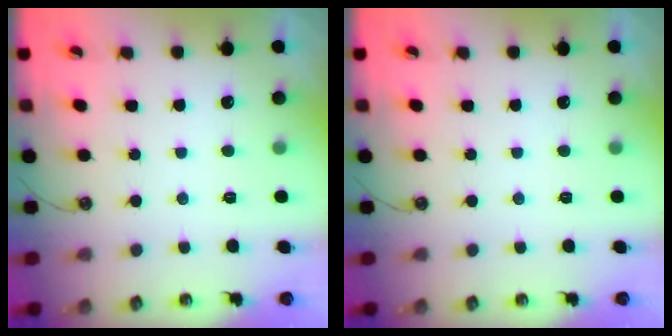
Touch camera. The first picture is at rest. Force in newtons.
{"total": 0.0}